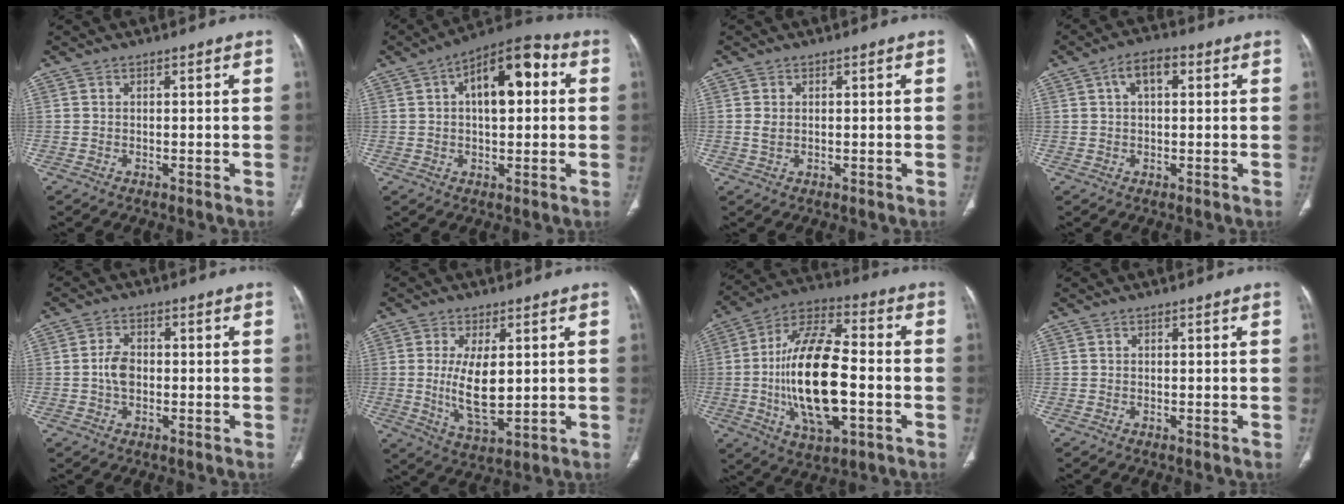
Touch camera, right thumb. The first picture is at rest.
{"total": 13.1, "force": [2.9, 6.4, 11.1], "torque": [-0.149, 0.028, 0.035]}
{"total": 1.6, "force": [0.2, 1.0, 1.2], "torque": [-0.029, 0.000, 0.006]}
{"total": 5.2, "force": [1.5, 2.8, 4.1], "torque": [-0.068, 0.016, 0.021]}
{"total": 4.0, "force": [-0.4, 2.7, 2.9], "torque": [-0.052, 0.009, -0.013]}
{"total": 9.7, "force": [0.8, 4.3, 8.7], "torque": [-0.152, -0.023, 0.025]}
{"total": 21.3, "force": [-3.1, 9.5, 18.8], "torque": [-0.340, 0.021, -0.052]}
{"total": 0.0}